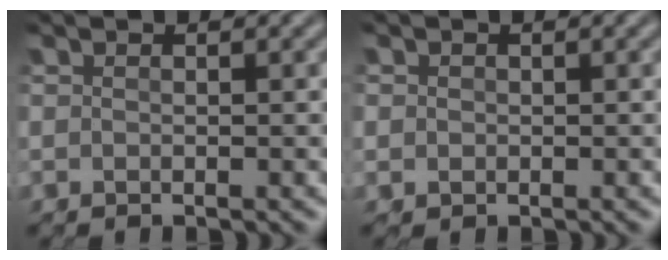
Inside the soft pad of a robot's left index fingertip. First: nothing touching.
{"total": 1.9, "force": [0.5, 1.7, 0.8], "torque": [-0.008, 0.014, -0.002]}